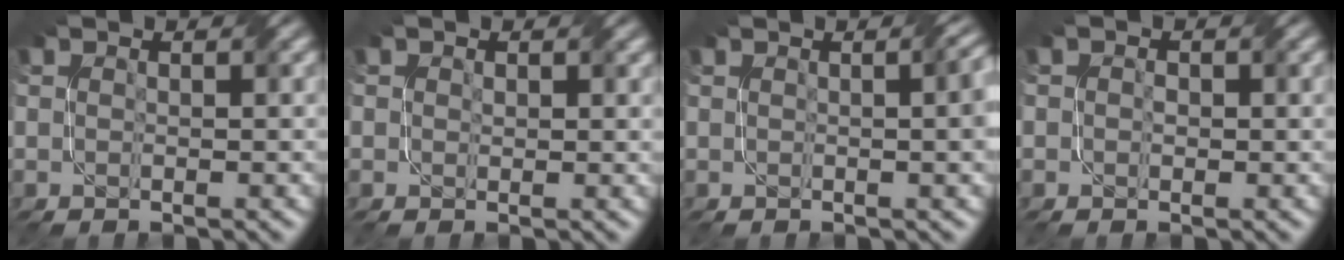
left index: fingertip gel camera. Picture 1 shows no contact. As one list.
[{"total": 1.1, "force": [0.5, 0.8, 0.4], "torque": [-0.005, -0.003, 0.011]}, {"total": 4.4, "force": [0.4, 1.7, 4.0], "torque": [-0.025, 0.014, 0.005]}, {"total": 1.0, "force": [0.1, 0.8, 0.6], "torque": [-0.008, -0.002, 0.000]}]